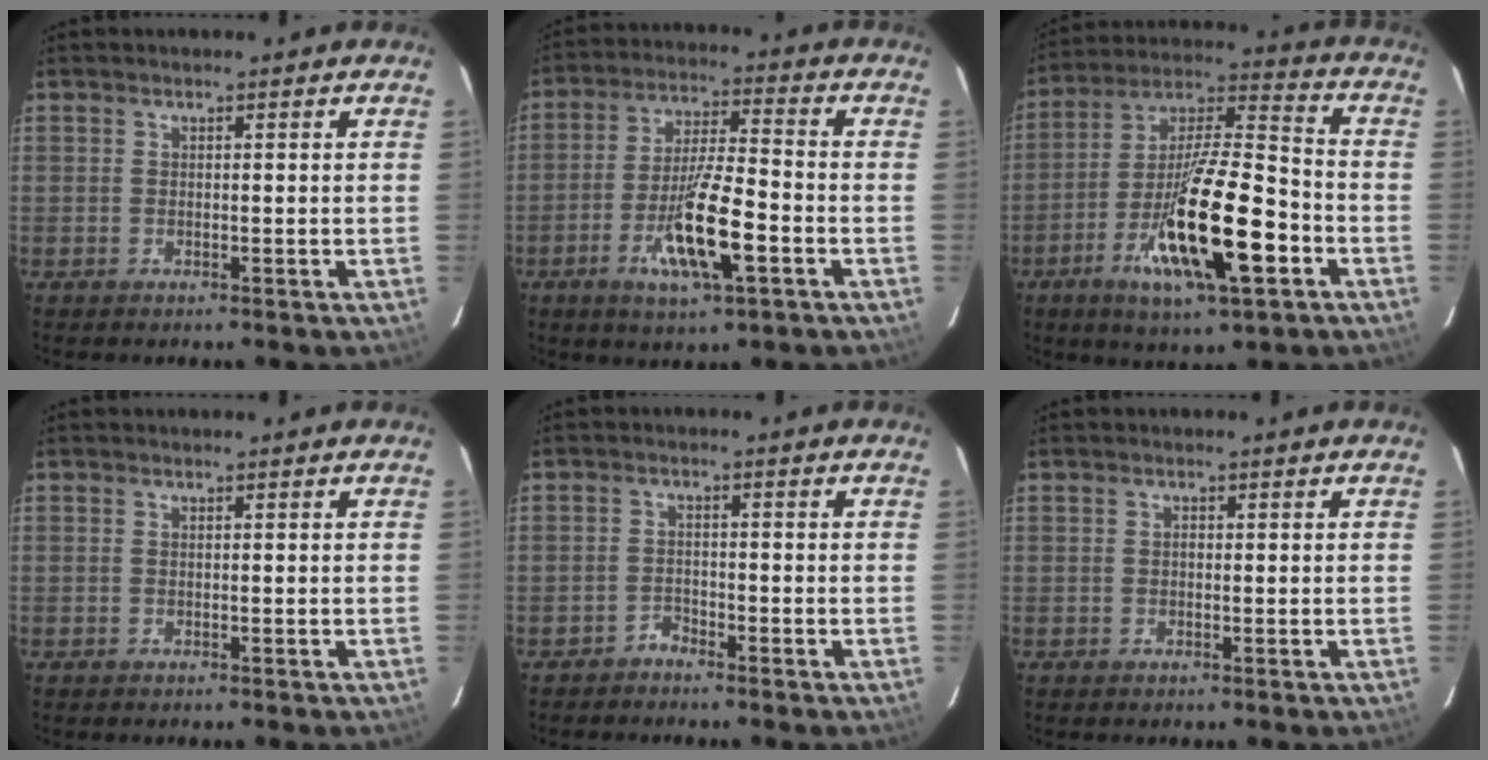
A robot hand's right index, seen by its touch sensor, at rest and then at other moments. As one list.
[{"total": 12.6, "force": [-5.0, 2.4, 11.4], "torque": [-0.221, -0.012, -0.090]}, {"total": 20.6, "force": [-8.0, 4.7, 18.4], "torque": [-0.337, -0.016, -0.139]}, {"total": 0.0}, {"total": 1.9, "force": [-1.7, 0.7, -0.1], "torque": [0.003, 0.006, -0.034]}, {"total": 0.5, "force": [0.0, 0.4, 0.3], "torque": [-0.005, 0.004, -0.001]}]